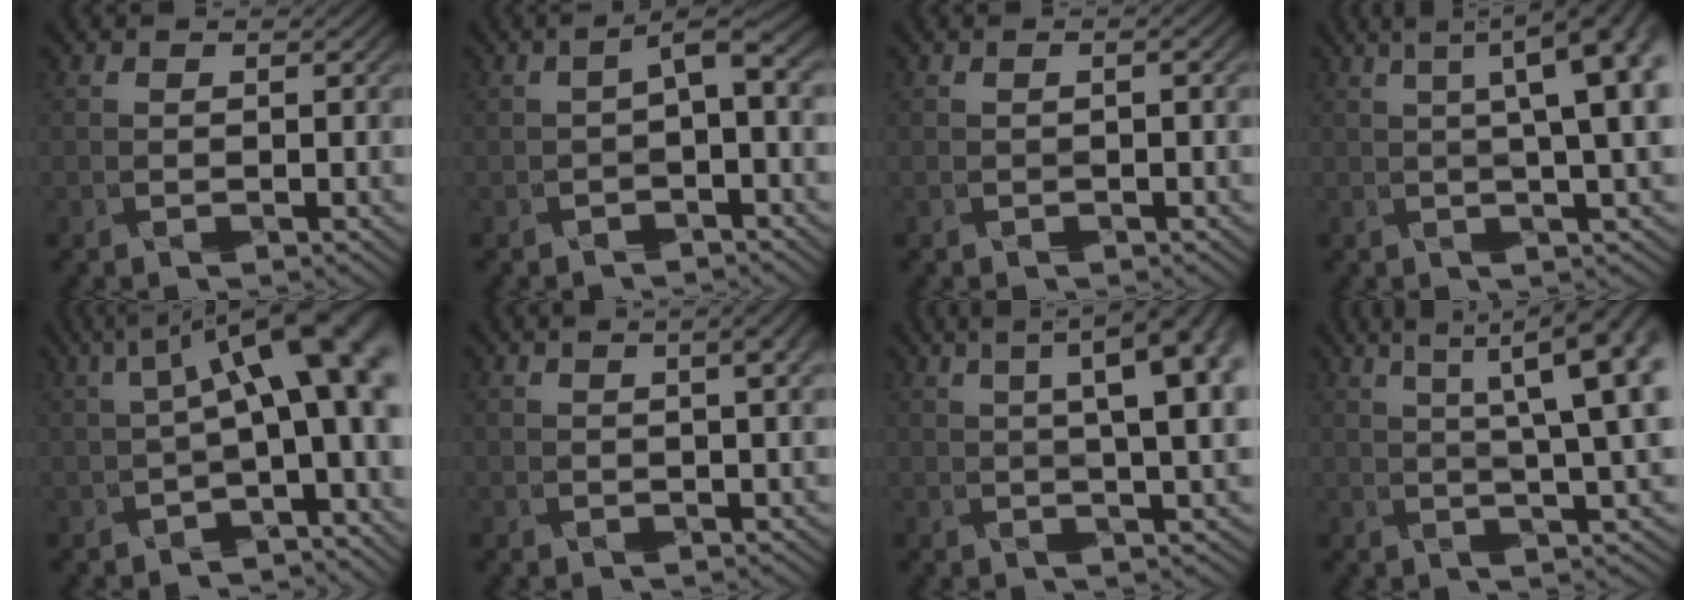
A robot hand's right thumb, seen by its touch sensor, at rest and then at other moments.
{"total": 2.7, "force": [-0.4, 0.7, 2.6], "torque": [-0.052, 0.004, -0.008]}
{"total": 0.7, "force": [-0.3, 0.2, 0.7], "torque": [-0.018, 0.002, -0.003]}
{"total": 10.0, "force": [2.4, 1.9, 9.6], "torque": [-0.121, 0.034, 0.026]}
{"total": 13.2, "force": [1.0, 4.5, 12.4], "torque": [-0.177, 0.007, 0.029]}
{"total": 2.8, "force": [0.9, 0.5, 2.6], "torque": [-0.052, 0.000, 0.026]}
{"total": 9.5, "force": [3.1, 2.2, 8.7], "torque": [-0.111, 0.035, 0.032]}
{"total": 10.1, "force": [4.1, 1.3, 9.1], "torque": [-0.132, 0.029, 0.060]}